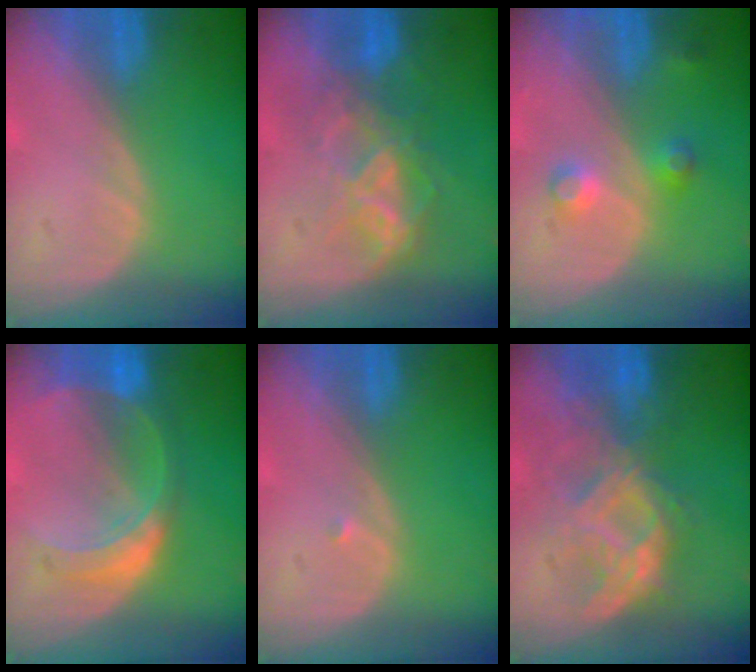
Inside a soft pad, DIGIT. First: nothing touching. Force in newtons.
{"total": 6.9, "press": 6.7, "slide": 1.7}
{"total": 3.6, "press": 3.5, "slide": 1.0}
{"total": 7.5, "press": 6.6, "slide": 3.7}
{"total": 0.5, "press": 0.4, "slide": 0.3}
{"total": 8.2, "press": 8.1, "slide": 1.3}